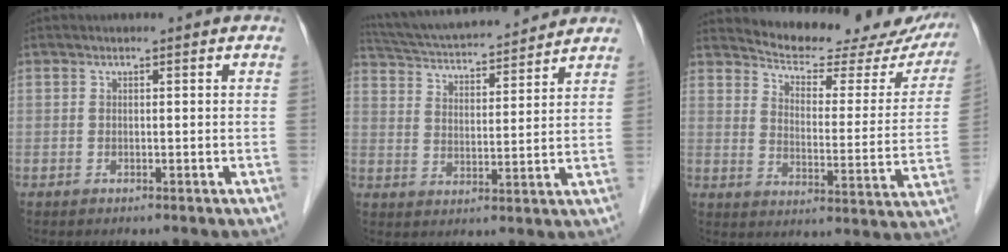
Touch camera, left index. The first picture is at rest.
{"total": 17.7, "force": [16.3, 2.4, 6.4], "torque": [-0.115, 0.033, 0.254]}
{"total": 21.5, "force": [20.1, 4.8, 5.8], "torque": [-0.060, -0.056, 0.244]}